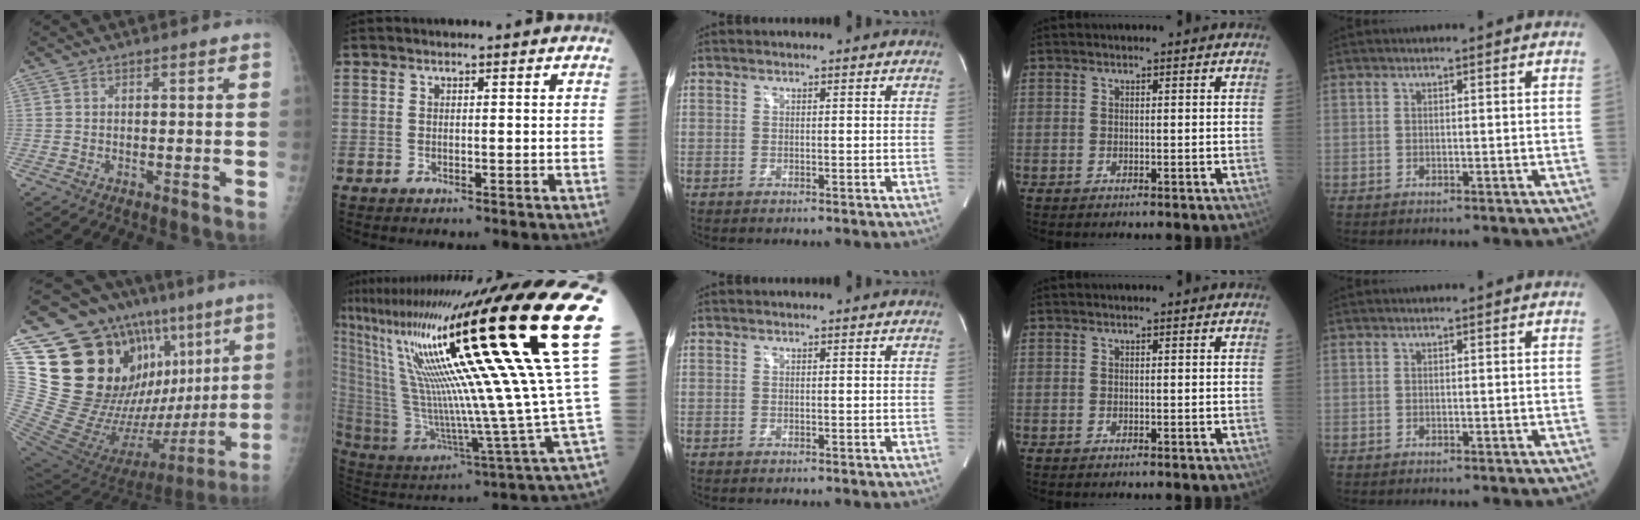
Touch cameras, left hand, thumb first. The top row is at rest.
{"thumb": {"total": 35.1, "force": [12.4, 14.0, 29.7], "torque": [-0.423, -0.016, 0.234]}, "index": {"total": 33.0, "force": [14.8, -1.4, 29.5], "torque": [-0.464, 0.005, 0.250]}}